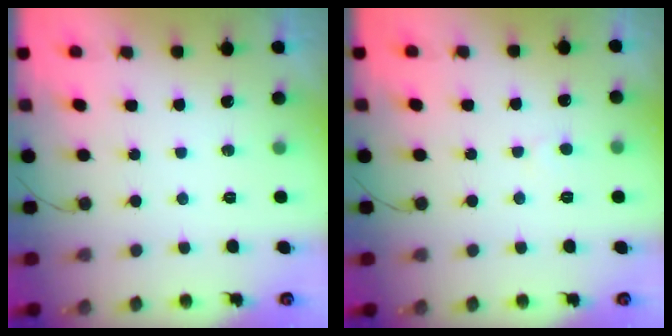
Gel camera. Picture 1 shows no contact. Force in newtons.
{"total": 3.3, "press": 3.3, "slide": 0.3}